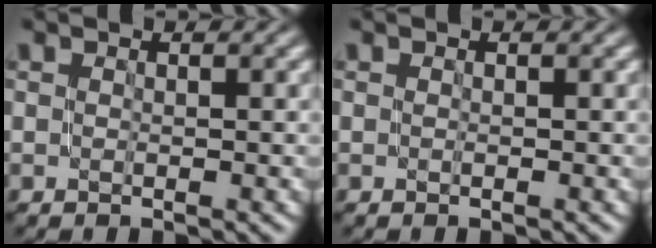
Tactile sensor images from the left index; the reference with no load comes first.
{"total": 0.0}